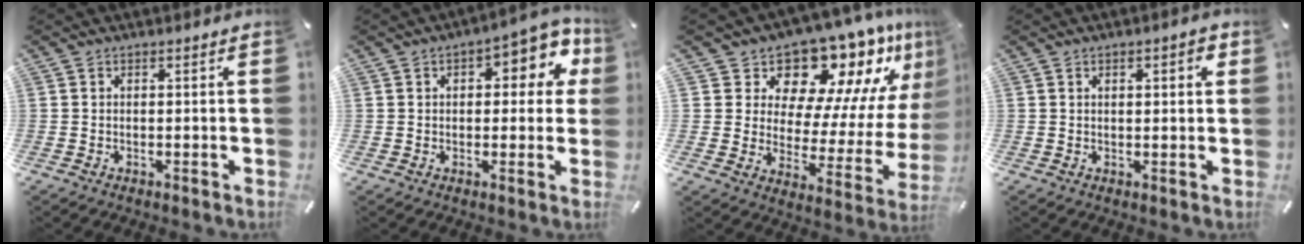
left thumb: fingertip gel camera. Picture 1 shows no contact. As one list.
[{"total": 9.5, "force": [3.5, 4.9, 7.4], "torque": [-0.082, -0.017, 0.052]}, {"total": 15.2, "force": [13.7, 5.4, 3.8], "torque": [-0.034, -0.148, 0.218]}, {"total": 2.5, "force": [0.9, 1.0, 2.1], "torque": [-0.035, 0.002, 0.013]}]